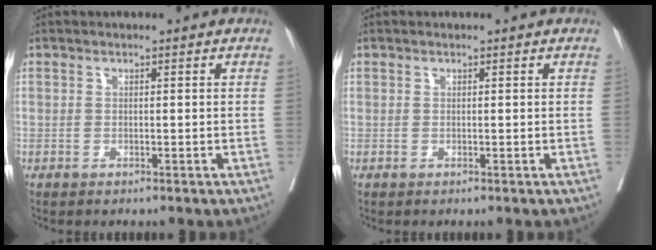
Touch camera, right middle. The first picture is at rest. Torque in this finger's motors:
{"motor_torque": [0.00, 0.00, 0.00, 0.00]}